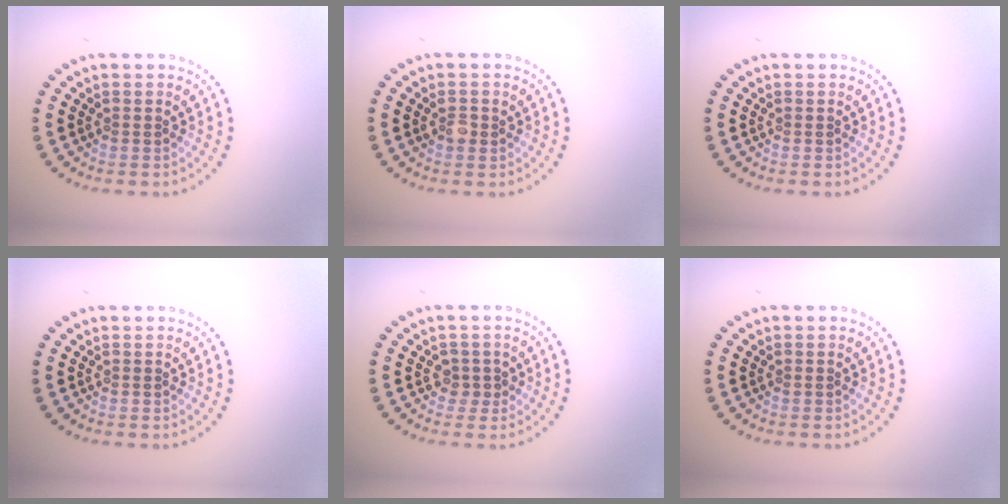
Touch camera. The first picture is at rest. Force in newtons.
{"total": 1.4, "press": 1.3, "slide": 0.3}
{"total": 0.0}
{"total": 0.0}
{"total": 1.4, "press": 1.0, "slide": 1.0}
{"total": 0.0}